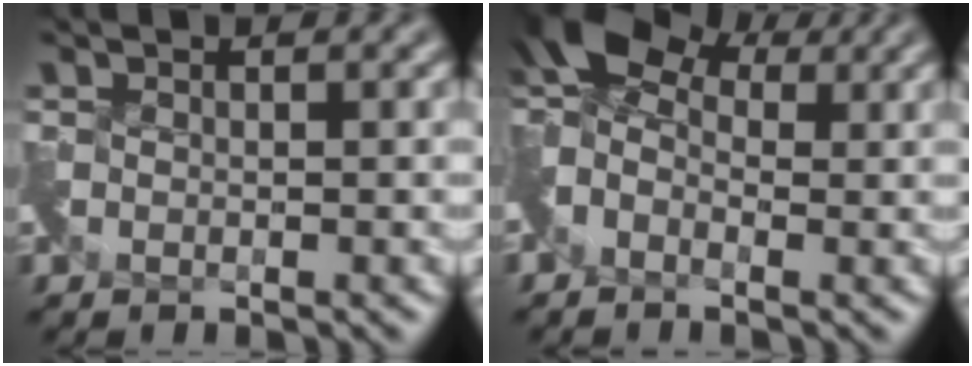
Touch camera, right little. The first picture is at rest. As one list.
[{"total": 4.6, "force": [0.4, 3.4, 3.0], "torque": [-0.061, 0.013, -0.007]}]